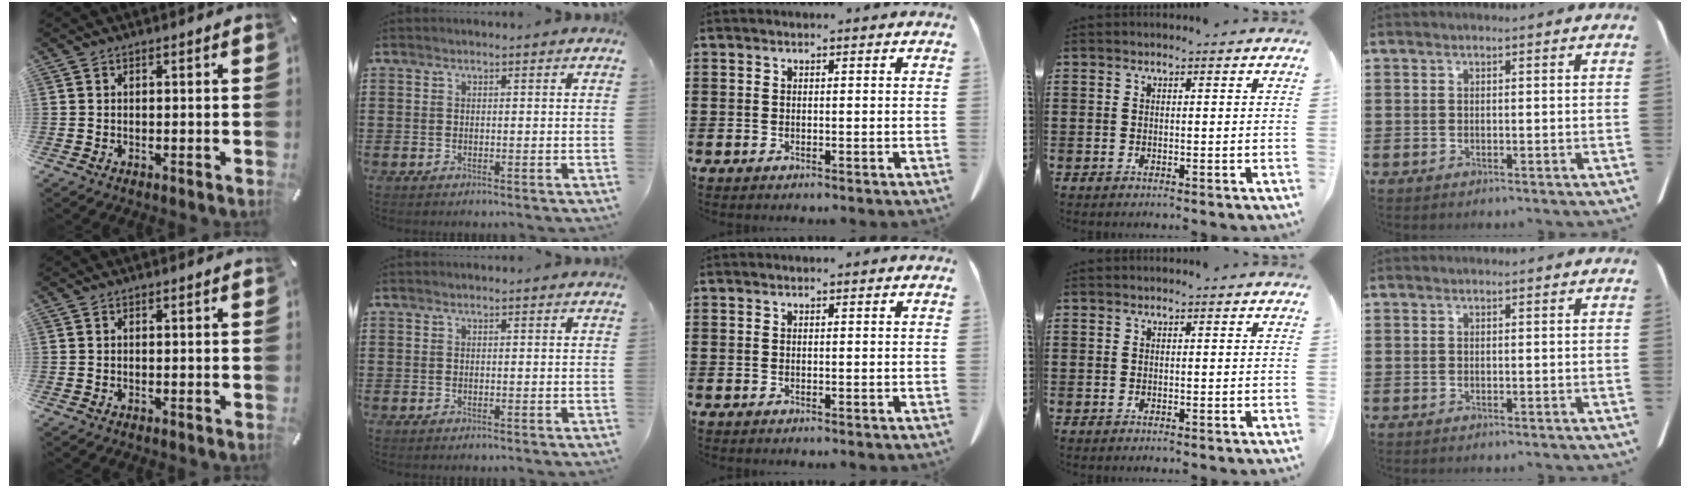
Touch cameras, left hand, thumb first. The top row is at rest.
{}